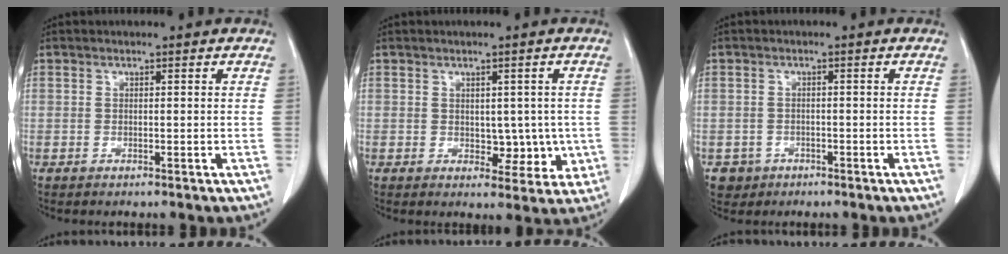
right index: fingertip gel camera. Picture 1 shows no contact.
{"total": 5.0, "force": [-0.2, 3.6, 3.6], "torque": [-0.024, 0.005, 0.010]}
{"total": 2.9, "force": [-1.1, 2.7, -0.1], "torque": [0.003, 0.012, -0.012]}